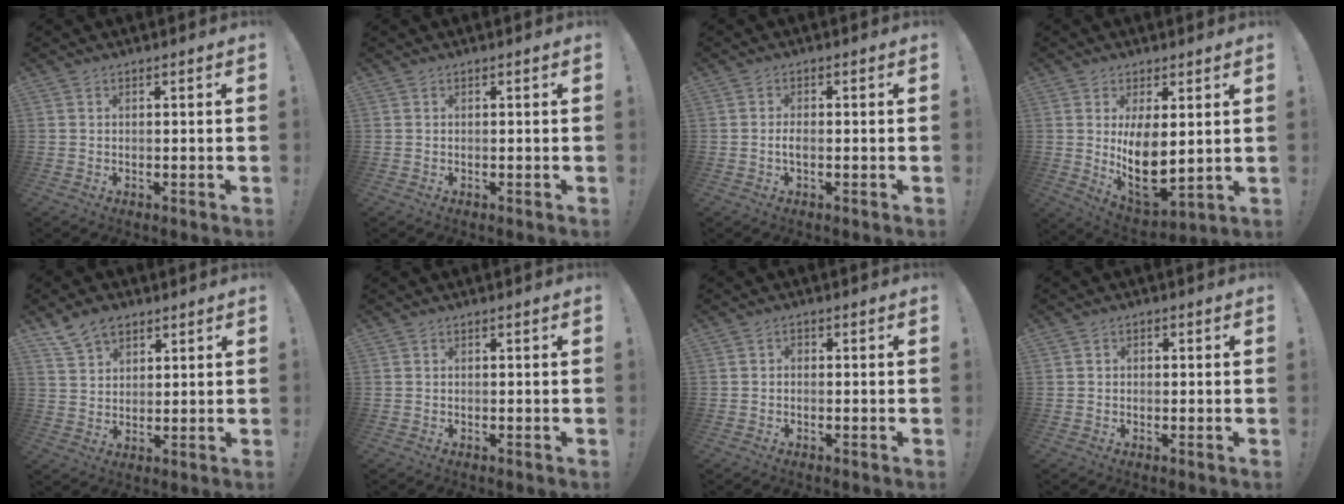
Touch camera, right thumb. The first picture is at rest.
{"total": 0.0}
{"total": 1.9, "force": [-0.6, 0.8, 1.6], "torque": [-0.035, 0.006, -0.010]}
{"total": 12.9, "force": [2.2, 6.8, 10.7], "torque": [-0.171, -0.042, 0.047]}
{"total": 8.2, "force": [5.8, 5.1, 2.9], "torque": [-0.049, -0.027, 0.114]}
{"total": 0.0}
{"total": 1.1, "force": [-0.7, 0.7, 0.5], "torque": [-0.011, 0.006, -0.012]}
{"total": 1.2, "force": [-0.4, 1.1, 0.4], "torque": [-0.003, 0.004, -0.008]}